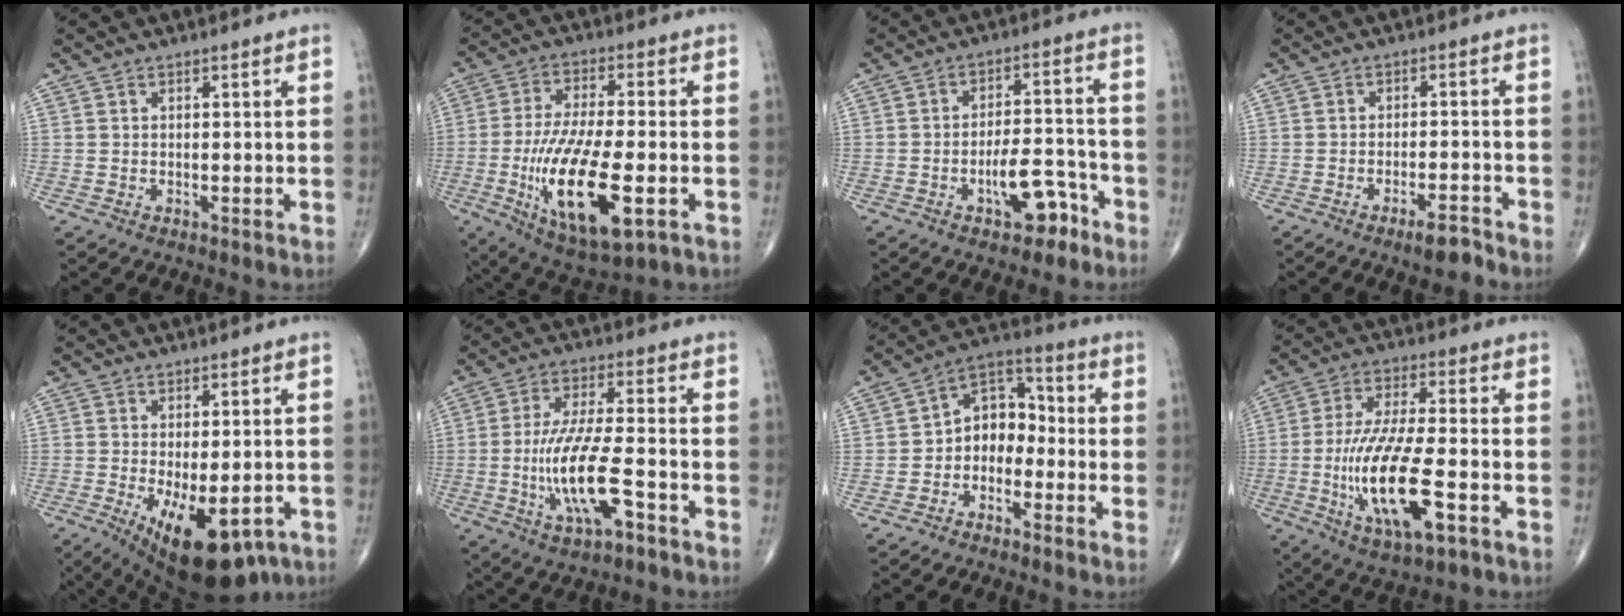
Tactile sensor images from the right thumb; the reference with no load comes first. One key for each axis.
{"total": 18.7, "fx": -5.0, "fy": 6.2, "fz": 16.9, "tx": -0.328, "ty": -0.008, "tz": -0.075}
{"total": 8.6, "fx": -4.6, "fy": 3.9, "fz": 6.0, "tx": -0.079, "ty": 0.047, "tz": -0.068}
{"total": 4.1, "fx": -3.1, "fy": 0.8, "fz": 2.7, "tx": -0.044, "ty": 0.016, "tz": -0.050}
{"total": 18.7, "fx": -10.0, "fy": 9.1, "fz": 13.0, "tx": -0.141, "ty": 0.027, "tz": -0.125}
{"total": 13.1, "fx": -4.1, "fy": 3.5, "fz": 11.9, "tx": -0.244, "ty": 0.017, "tz": -0.072}
{"total": 8.6, "fx": -2.4, "fy": 6.4, "fz": 5.2, "tx": -0.055, "ty": 0.048, "tz": -0.061}
{"total": 17.0, "fx": -4.7, "fy": 5.0, "fz": 15.6, "tx": -0.318, "ty": 0.006, "tz": -0.078}